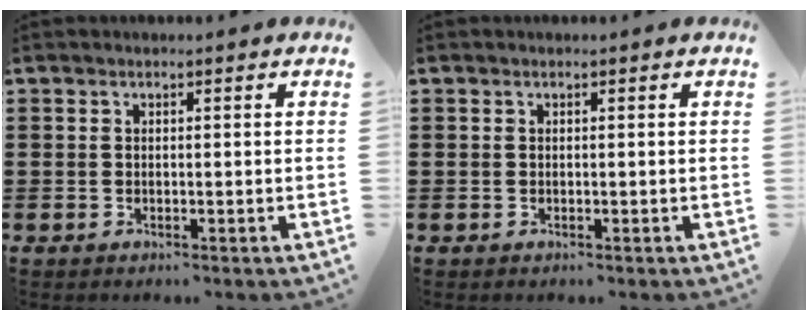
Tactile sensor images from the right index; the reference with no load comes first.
{"total": 0.0}